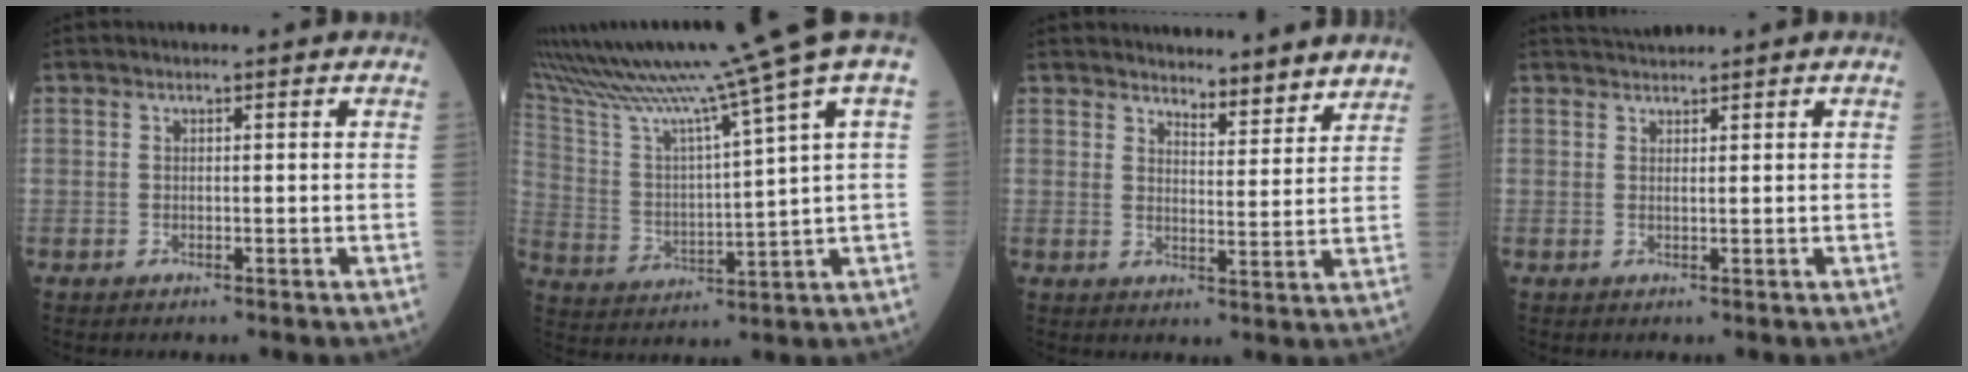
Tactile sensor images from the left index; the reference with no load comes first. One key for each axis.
{"total": 20.6, "fx": 16.8, "fy": -2.5, "fz": 11.7, "tx": -0.215, "ty": -0.025, "tz": 0.281}
{"total": 7.6, "fx": 7.2, "fy": 1.7, "fz": 1.5, "tx": -0.014, "ty": -0.004, "tz": 0.089}
{"total": 2.1, "fx": 2.0, "fy": -0.2, "fz": 0.4, "tx": -0.008, "ty": 0.014, "tz": 0.043}